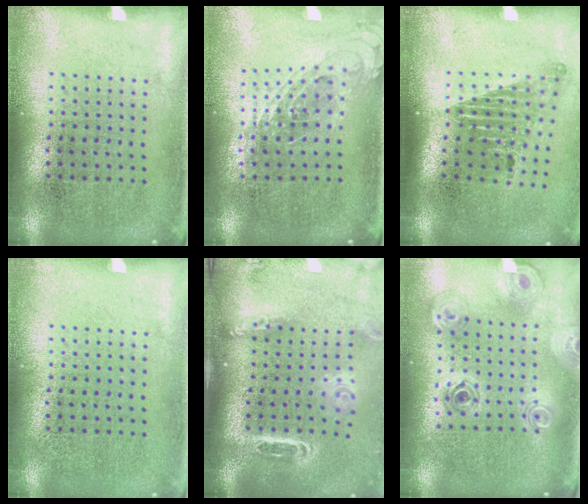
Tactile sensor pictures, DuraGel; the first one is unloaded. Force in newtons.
{"total": 0.8, "press": 0.7, "slide": 0.3}
{"total": 1.7, "press": 1.1, "slide": 1.2}
{"total": 0.0}
{"total": 2.7, "press": 1.9, "slide": 1.9}
{"total": 1.1, "press": 1.1, "slide": 0.3}